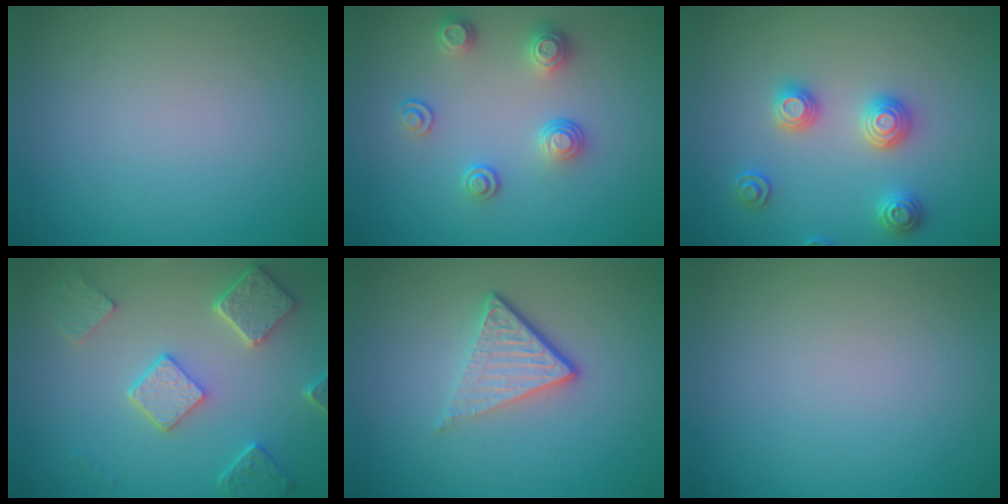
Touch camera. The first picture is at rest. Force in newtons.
{"total": 2.7, "press": 2.5, "slide": 0.9}
{"total": 2.9, "press": 2.9, "slide": 0.2}
{"total": 5.0, "press": 3.9, "slide": 3.0}
{"total": 4.1, "press": 2.6, "slide": 3.2}
{"total": 0.0}